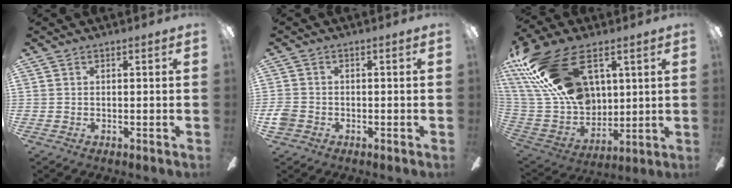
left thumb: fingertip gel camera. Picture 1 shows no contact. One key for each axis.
{"total": 3.1, "fx": -1.5, "fy": 2.3, "fz": 1.3, "tx": -0.025, "ty": 0.007, "tz": -0.029}
{"total": 28.0, "fx": 12.6, "fy": 17.0, "fz": 18.3, "tx": -0.380, "ty": -0.052, "tz": 0.229}